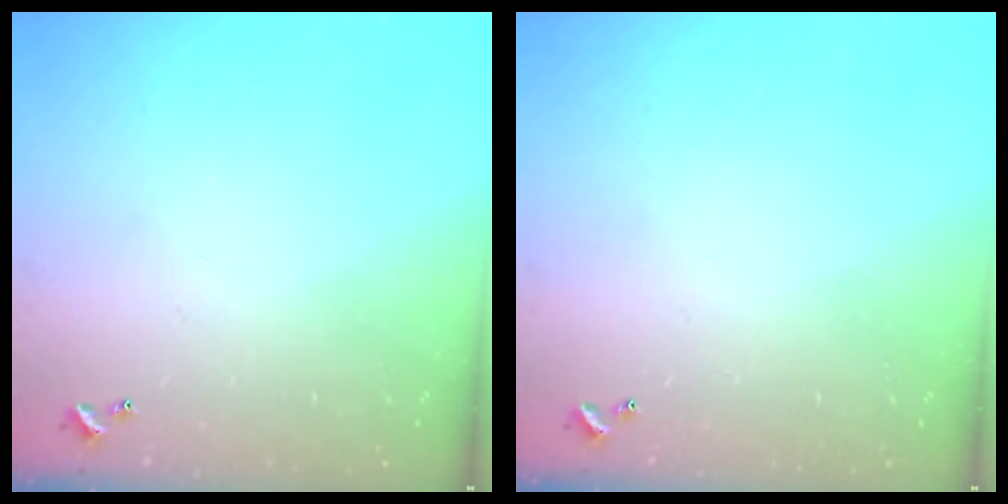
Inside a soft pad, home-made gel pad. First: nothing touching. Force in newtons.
{"total": 0.0}